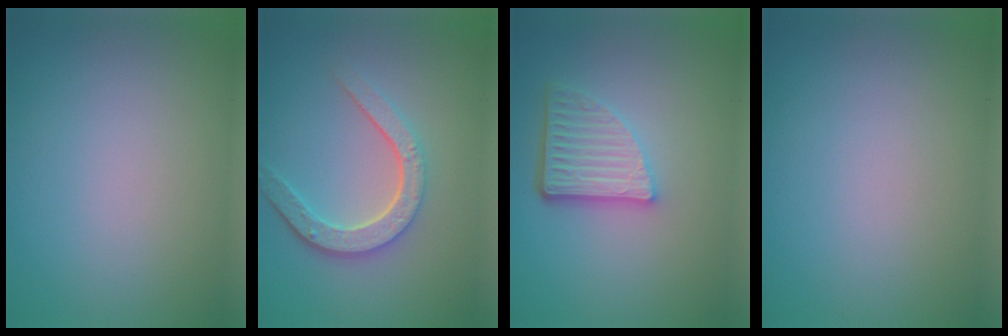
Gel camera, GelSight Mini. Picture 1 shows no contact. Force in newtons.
{"total": 4.7, "press": 3.5, "slide": 3.0}
{"total": 4.9, "press": 3.4, "slide": 3.5}
{"total": 0.0}